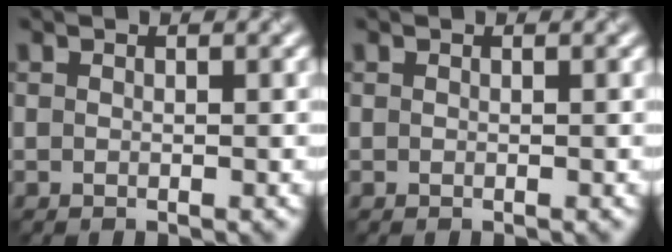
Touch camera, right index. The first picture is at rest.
{"total": 0.0}